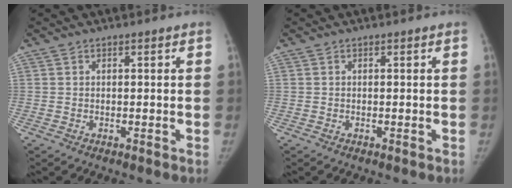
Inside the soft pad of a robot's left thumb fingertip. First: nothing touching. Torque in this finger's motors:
{"motor_torque": [-0.01, 0.01, 0.06, -0.05, 0.00]}